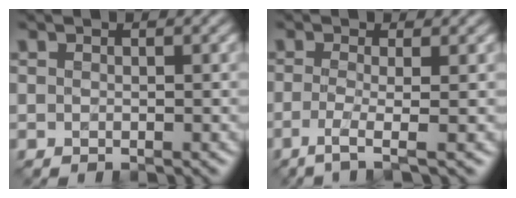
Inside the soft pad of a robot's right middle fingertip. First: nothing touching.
{"total": 3.2, "force": [-1.1, 0.7, 2.9], "torque": [-0.051, -0.008, -0.032]}